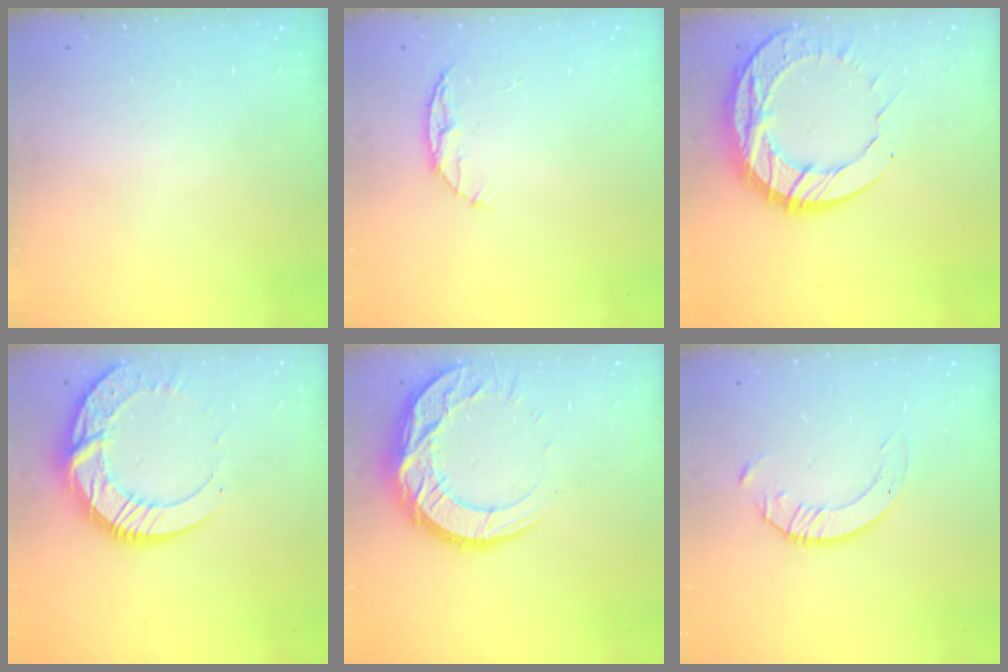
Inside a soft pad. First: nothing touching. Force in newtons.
{"total": 6.1, "press": 6.0, "slide": 0.7}
{"total": 16.1, "press": 16.1, "slide": 1.3}
{"total": 17.2, "press": 17.1, "slide": 1.6}
{"total": 14.6, "press": 14.6, "slide": 1.1}
{"total": 3.4, "press": 3.4, "slide": 0.3}